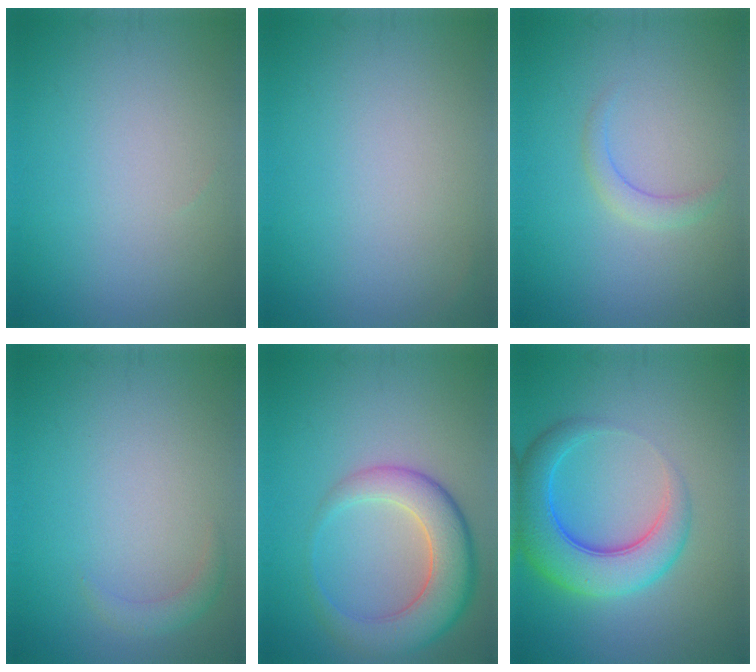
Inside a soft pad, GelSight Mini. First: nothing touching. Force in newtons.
{"total": 0.0}
{"total": 1.4, "press": 1.4, "slide": 0.0}
{"total": 1.3, "press": 1.2, "slide": 0.1}
{"total": 6.5, "press": 6.5, "slide": 0.4}
{"total": 6.7, "press": 6.7, "slide": 0.3}